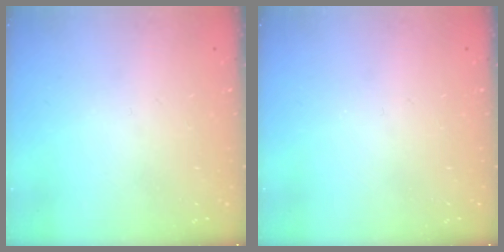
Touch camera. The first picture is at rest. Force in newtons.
{"total": 0.0}